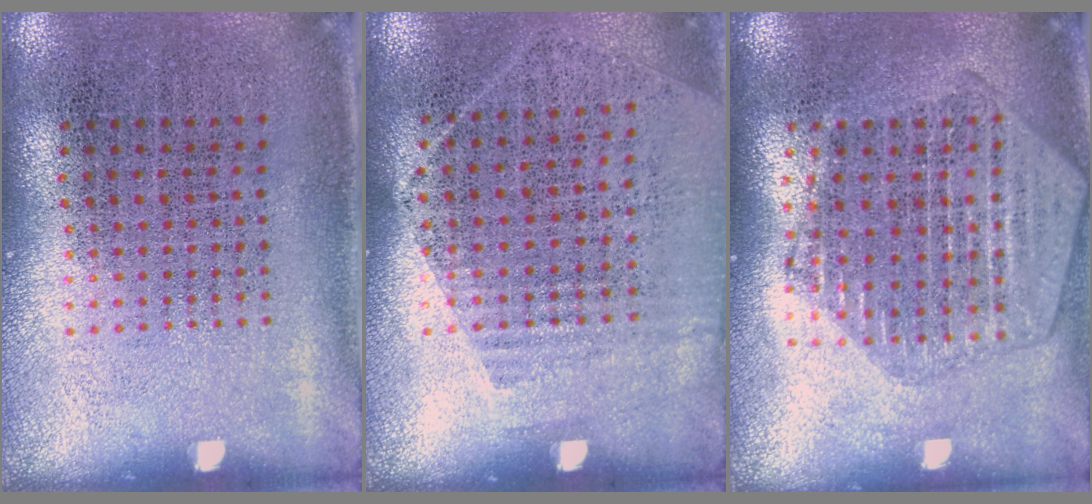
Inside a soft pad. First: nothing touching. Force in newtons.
{"total": 1.2, "press": 1.0, "slide": 0.6}
{"total": 2.0, "press": 1.8, "slide": 0.8}